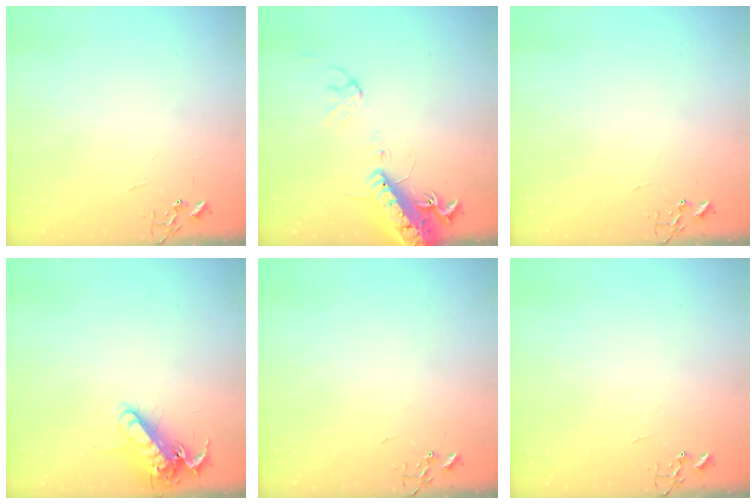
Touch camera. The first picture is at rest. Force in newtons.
{"total": 16.2, "press": 15.7, "slide": 3.7}
{"total": 0.0}
{"total": 13.8, "press": 13.7, "slide": 2.0}
{"total": 0.0}
{"total": 0.0}